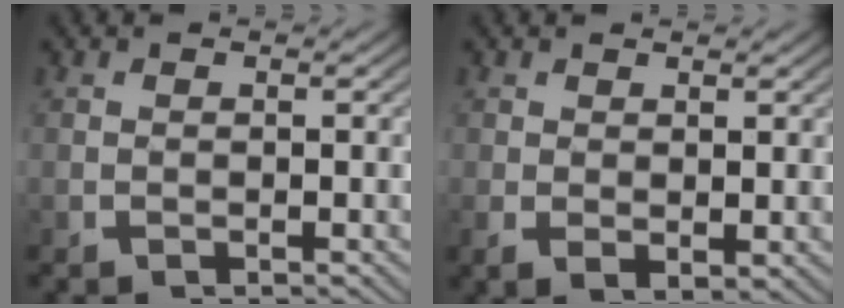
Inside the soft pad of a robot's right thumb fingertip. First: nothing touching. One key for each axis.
{"total": 1.2, "fx": 0.8, "fy": 0.4, "fz": 0.9, "tx": -0.017, "ty": -0.007, "tz": 0.023}